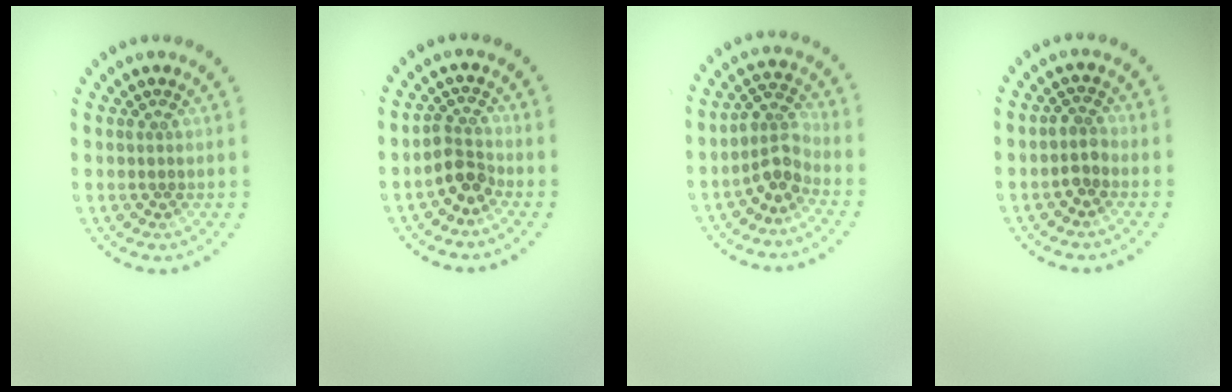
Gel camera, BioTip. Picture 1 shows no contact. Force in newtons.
{"total": 2.4, "press": 1.8, "slide": 1.5}
{"total": 2.7, "press": 2.0, "slide": 1.8}
{"total": 1.6, "press": 1.3, "slide": 0.9}